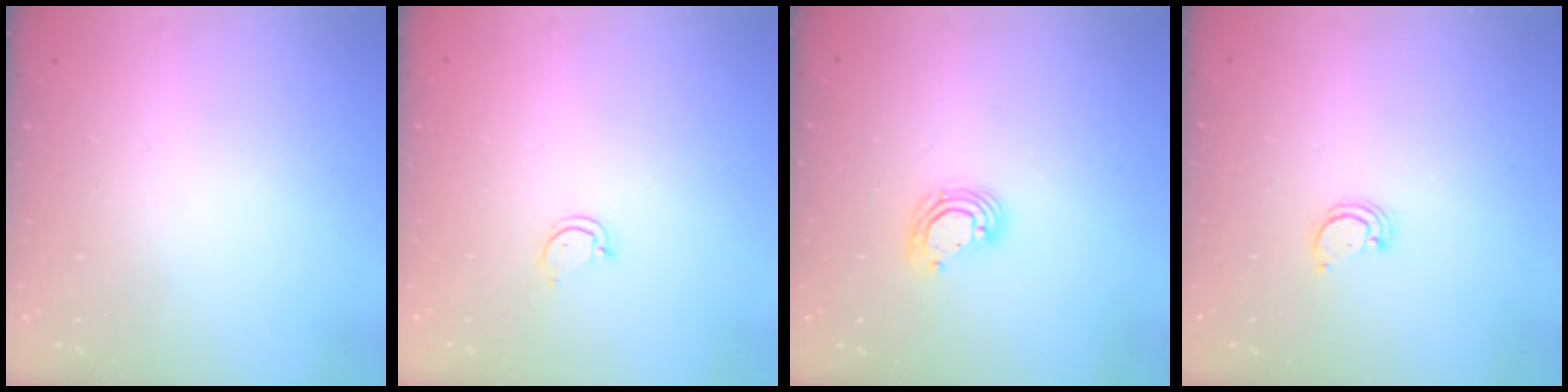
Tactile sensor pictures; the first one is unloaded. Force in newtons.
{"total": 2.6, "press": 2.6, "slide": 0.3}
{"total": 7.3, "press": 7.2, "slide": 1.1}
{"total": 2.1, "press": 2.1, "slide": 0.2}